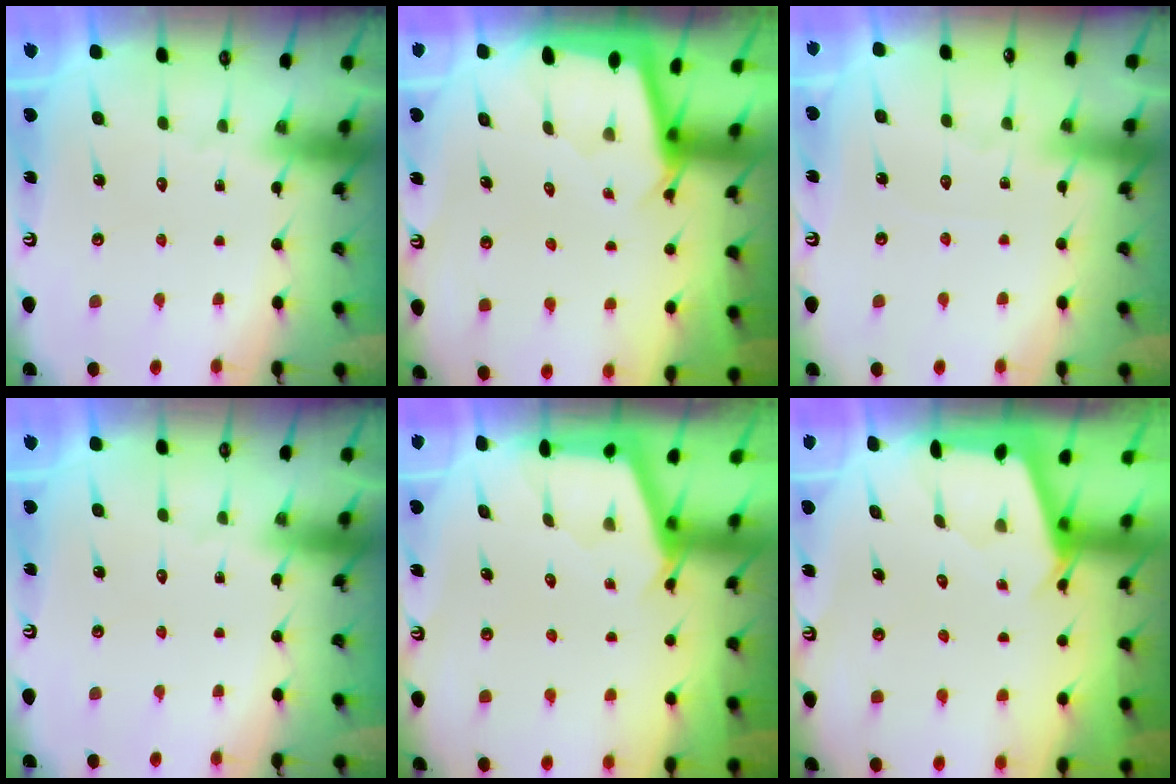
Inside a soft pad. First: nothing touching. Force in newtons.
{"total": 2.0, "press": 2.0, "slide": 0.1}
{"total": 4.4, "press": 4.4, "slide": 0.6}
{"total": 0.0}
{"total": 2.5, "press": 2.5, "slide": 0.3}
{"total": 2.4, "press": 2.4, "slide": 0.2}